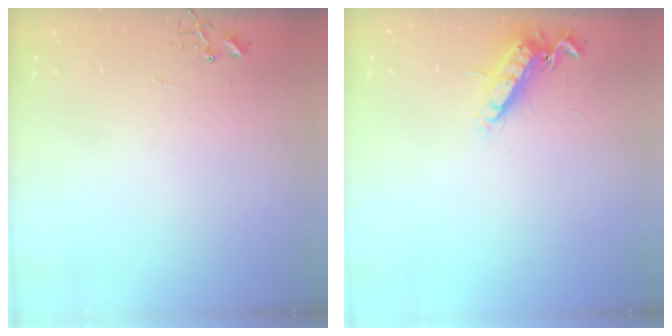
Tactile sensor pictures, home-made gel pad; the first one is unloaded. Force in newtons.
{"total": 13.0, "press": 12.9, "slide": 1.2}